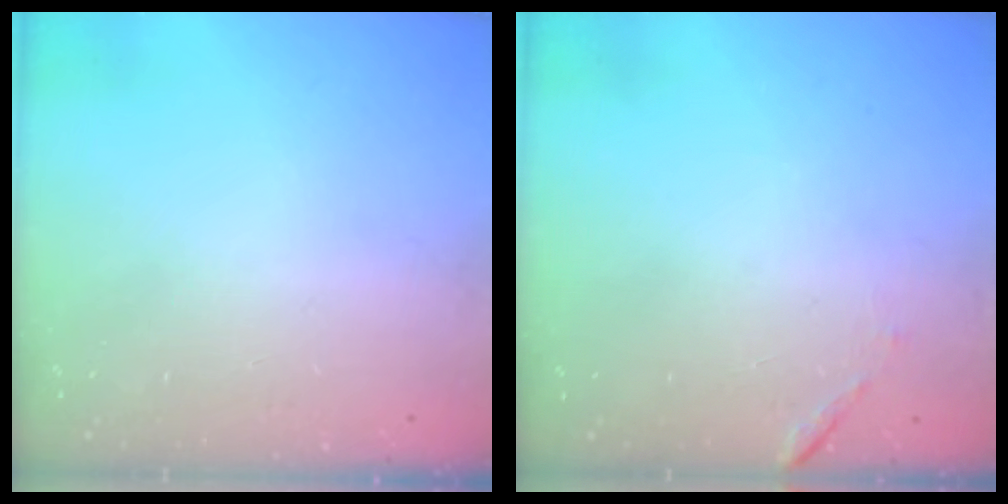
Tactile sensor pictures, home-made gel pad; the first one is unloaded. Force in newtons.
{"total": 6.2, "press": 6.2, "slide": 0.2}